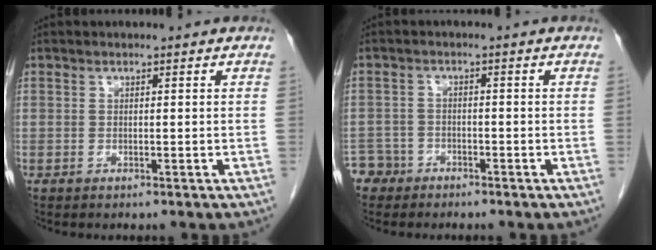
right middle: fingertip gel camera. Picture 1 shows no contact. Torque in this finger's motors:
{"motor_torque": [0.34, -0.31, 0.03, -0.02]}